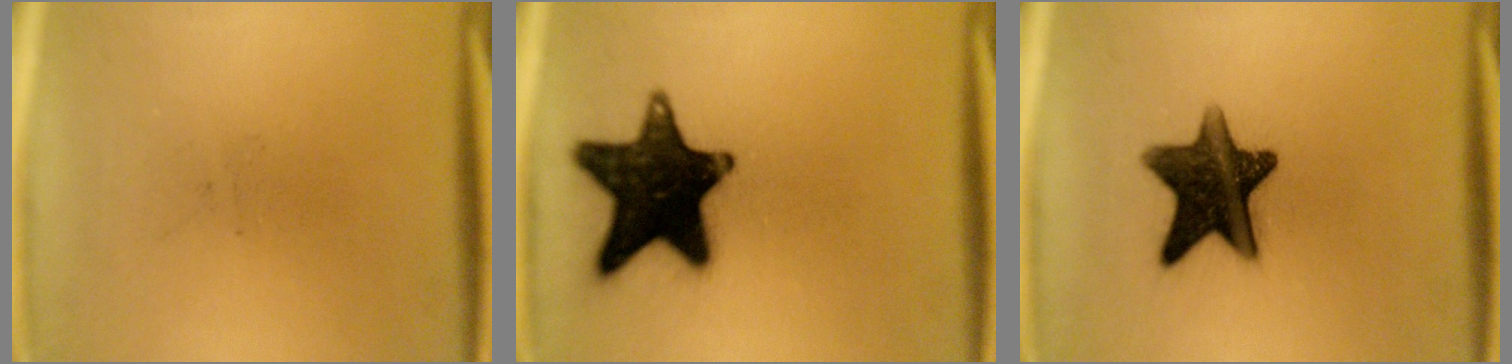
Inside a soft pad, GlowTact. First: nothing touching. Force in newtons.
{"total": 17.7}
{"total": 13.5}